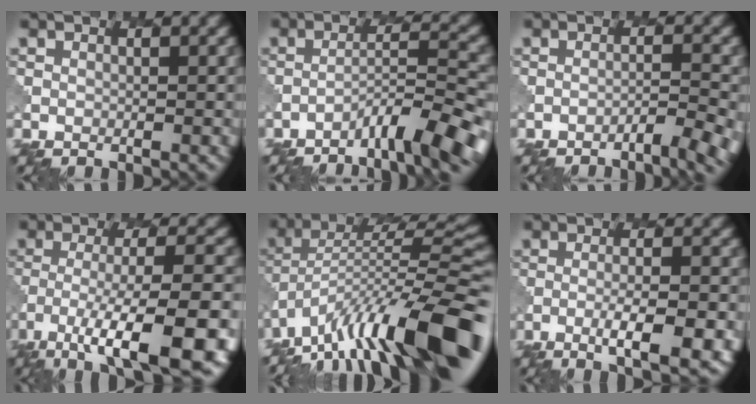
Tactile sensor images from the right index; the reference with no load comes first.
{"total": 7.1, "force": [-4.8, 1.1, 5.0], "torque": [-0.070, 0.006, -0.075]}
{"total": 3.9, "force": [-2.5, 0.8, 2.9], "torque": [-0.035, 0.005, -0.038]}
{"total": 12.5, "force": [-6.7, 3.4, 10.0], "torque": [-0.175, -0.012, -0.104]}
{"total": 15.0, "force": [-8.0, 3.8, 12.1], "torque": [-0.203, 0.032, -0.141]}
{"total": 5.4, "force": [-1.9, 1.2, 4.9], "torque": [-0.080, -0.001, -0.027]}